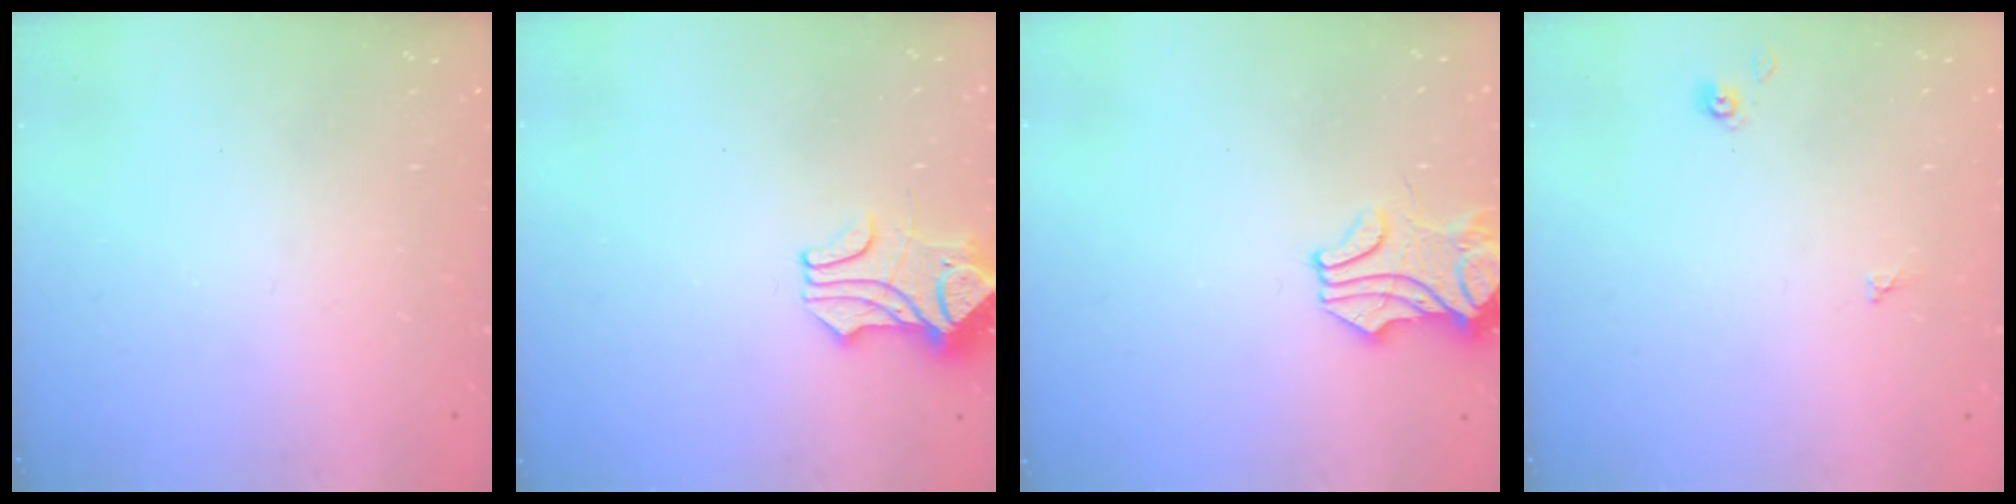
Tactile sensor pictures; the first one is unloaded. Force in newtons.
{"total": 1.8, "press": 1.3, "slide": 1.1}
{"total": 1.8, "press": 1.7, "slide": 0.7}
{"total": 2.2, "press": 2.1, "slide": 0.3}